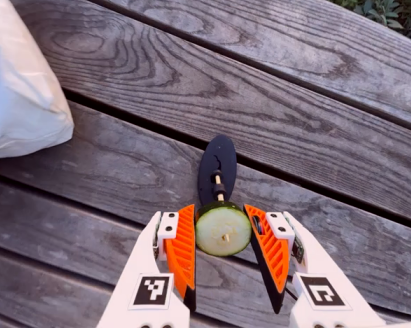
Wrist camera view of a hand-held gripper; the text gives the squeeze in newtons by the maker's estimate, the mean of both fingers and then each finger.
{"total": 9.5, "left": 9.1, "right": 9.9}